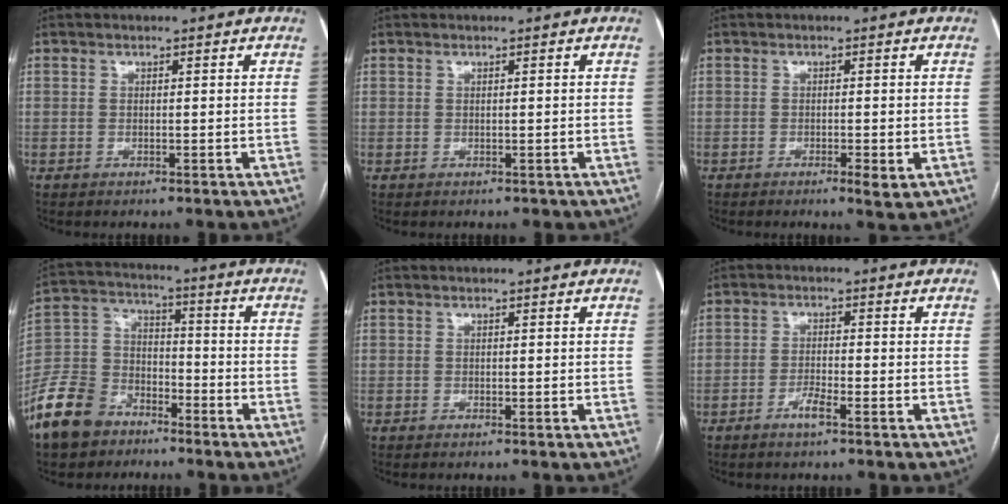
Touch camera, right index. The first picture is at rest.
{"total": 0.9, "force": [-0.2, 0.9, 0.2], "torque": [-0.002, 0.004, 0.003]}
{"total": 2.5, "force": [-1.1, 0.6, 2.2], "torque": [-0.031, -0.002, -0.013]}
{"total": 11.4, "force": [-7.9, 7.0, 4.3], "torque": [-0.112, 0.008, -0.159]}
{"total": 0.0}
{"total": 2.5, "force": [-1.7, 0.1, 1.9], "torque": [-0.037, 0.000, -0.036]}